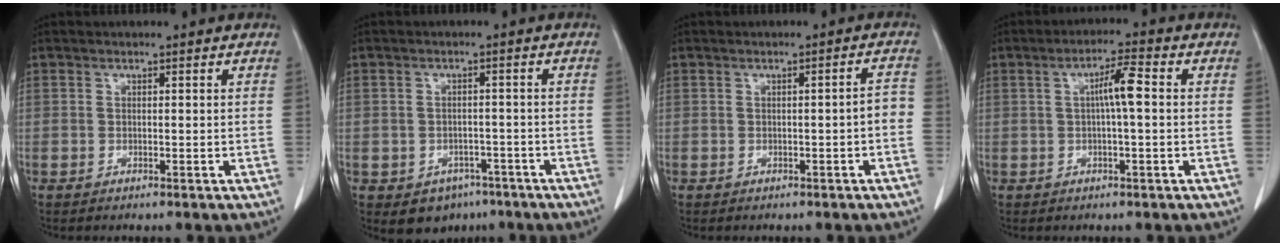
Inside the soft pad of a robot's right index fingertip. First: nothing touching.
{"total": 5.3, "force": [-3.2, 3.9, 1.4], "torque": [-0.012, 0.007, -0.037]}
{"total": 2.3, "force": [-0.7, 0.2, 2.2], "torque": [-0.024, 0.005, -0.010]}
{"total": 4.7, "force": [0.4, 0.3, 4.7], "torque": [-0.083, 0.010, 0.005]}